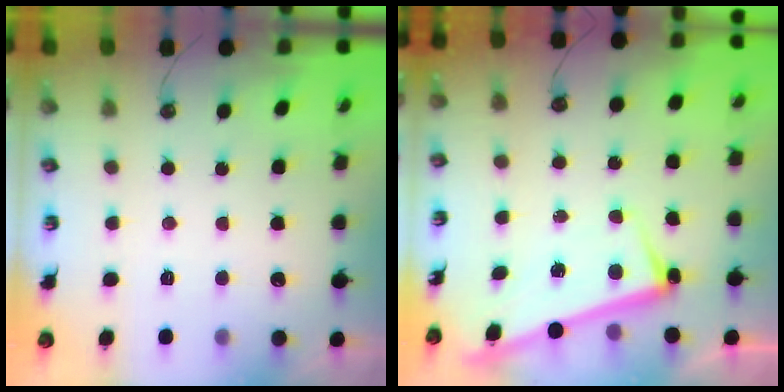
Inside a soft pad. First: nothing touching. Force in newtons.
{"total": 2.8, "press": 2.8, "slide": 0.4}